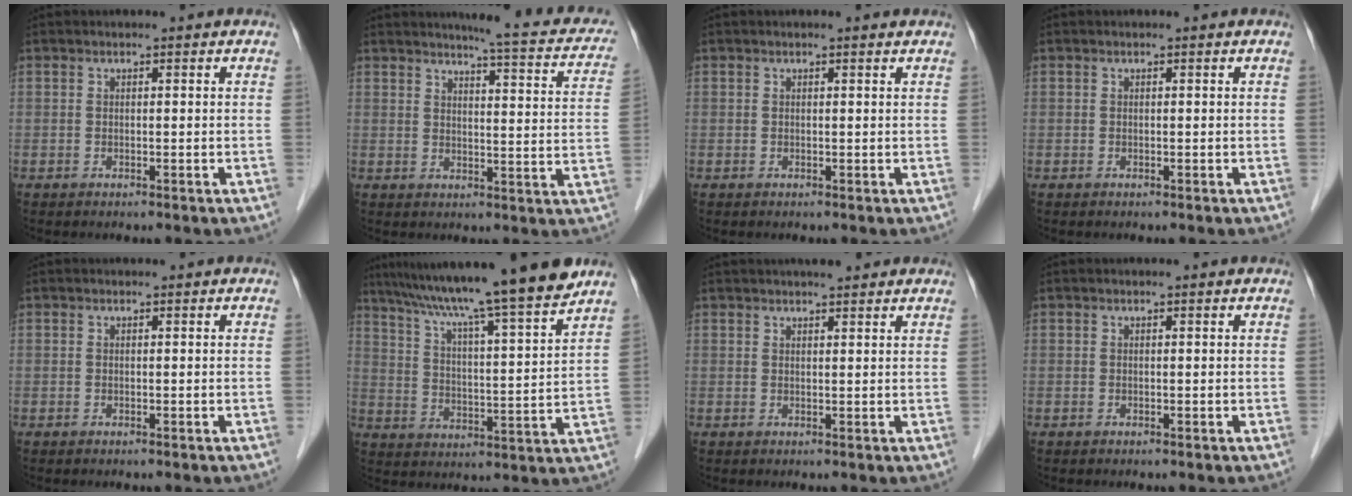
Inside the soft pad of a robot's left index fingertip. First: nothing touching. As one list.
[{"total": 13.0, "force": [11.3, 1.8, 6.2], "torque": [-0.065, -0.018, 0.110]}, {"total": 0.6, "force": [0.5, 0.0, 0.3], "torque": [-0.012, 0.008, 0.007]}, {"total": 0.0}, {"total": 0.0}, {"total": 19.5, "force": [16.4, -1.2, 10.5], "torque": [-0.175, -0.003, 0.248]}, {"total": 5.6, "force": [4.8, 0.8, 2.7], "torque": [-0.033, 0.023, 0.061]}, {"total": 0.0}]